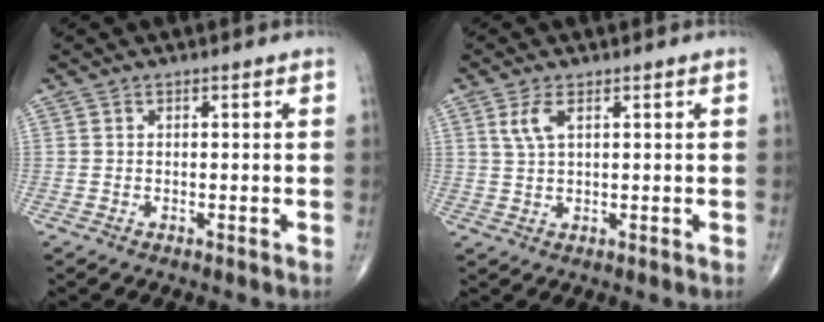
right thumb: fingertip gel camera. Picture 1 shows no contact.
{"total": 3.5, "force": [1.5, 1.4, 2.9], "torque": [-0.067, 0.003, 0.035]}